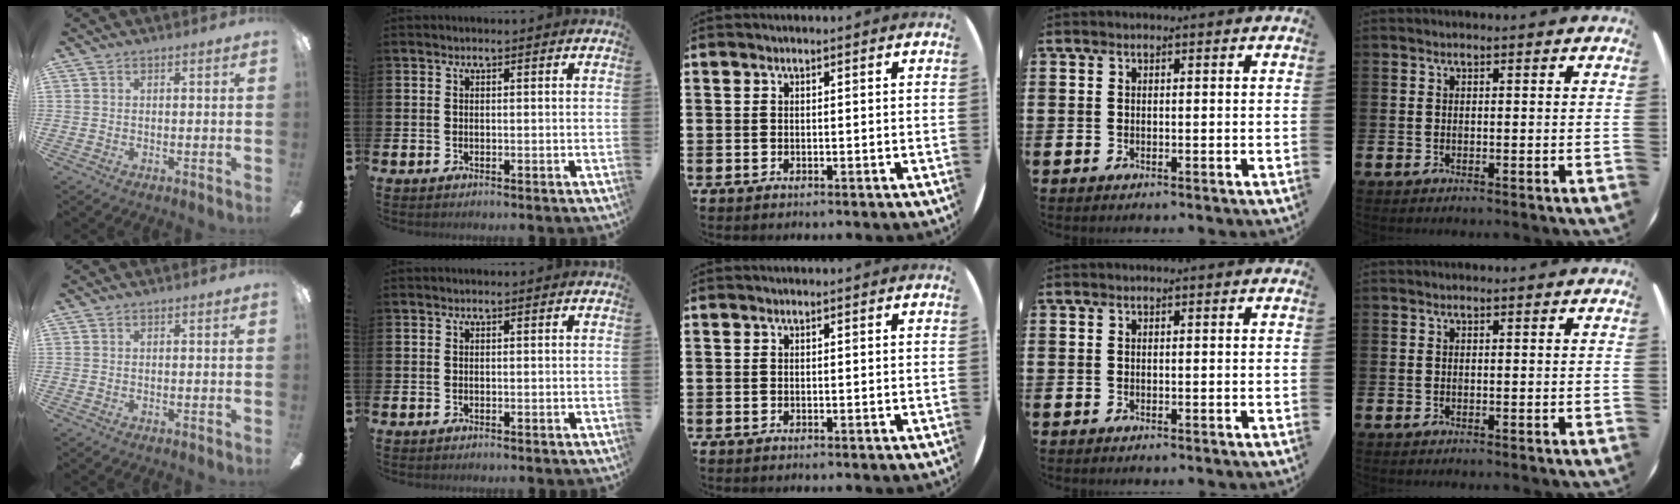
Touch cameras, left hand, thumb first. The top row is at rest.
{}